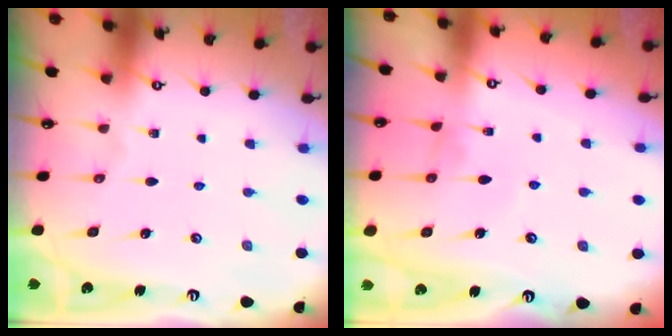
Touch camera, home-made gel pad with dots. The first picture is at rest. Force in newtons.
{"total": 0.9, "press": 0.8, "slide": 0.2}